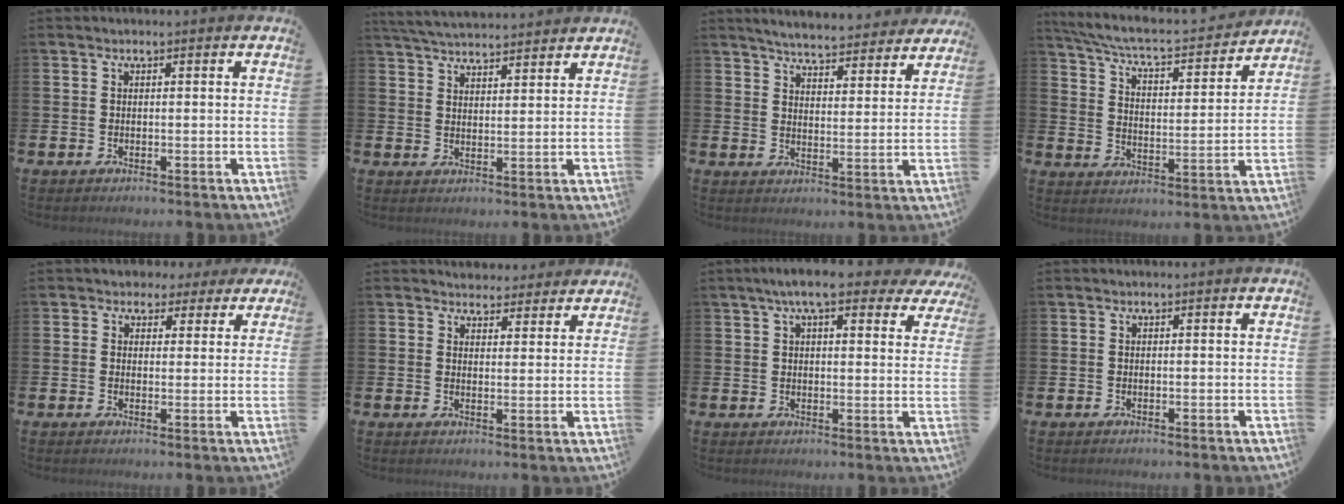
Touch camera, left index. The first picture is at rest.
{"total": 4.6, "force": [4.6, 0.2, 0.4], "torque": [-0.029, -0.021, 0.085]}
{"total": 5.4, "force": [5.3, 0.5, 0.8], "torque": [-0.028, -0.039, 0.090]}
{"total": 6.4, "force": [5.8, 1.0, 2.5], "torque": [-0.081, -0.044, 0.094]}
{"total": 2.9, "force": [2.0, 2.2, 0.0], "torque": [-0.008, -0.004, 0.032]}
{"total": 3.8, "force": [3.6, 1.1, -0.3], "torque": [0.001, -0.019, 0.066]}
{"total": 7.2, "force": [5.7, 1.7, 4.1], "torque": [-0.073, -0.012, 0.098]}
{"total": 0.0}